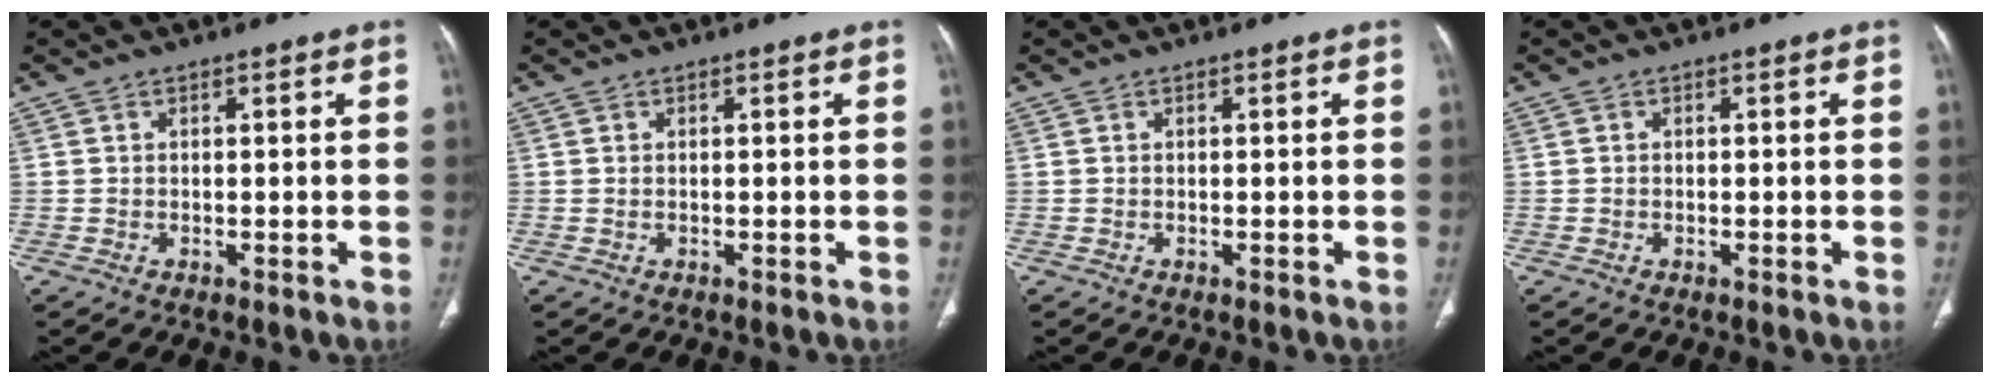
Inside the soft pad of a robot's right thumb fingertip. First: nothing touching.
{"total": 0.0}
{"total": 0.0}
{"total": 0.0}